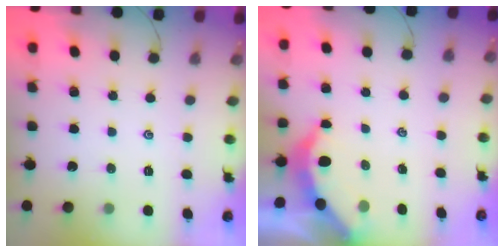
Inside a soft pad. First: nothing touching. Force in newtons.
{"total": 3.6, "press": 3.6, "slide": 0.4}